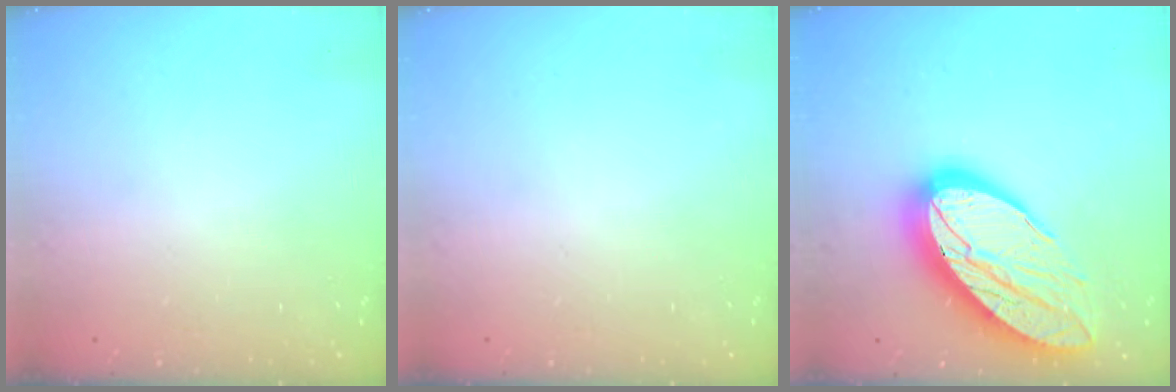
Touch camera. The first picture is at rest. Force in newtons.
{"total": 0.0}
{"total": 26.8, "press": 26.7, "slide": 2.4}